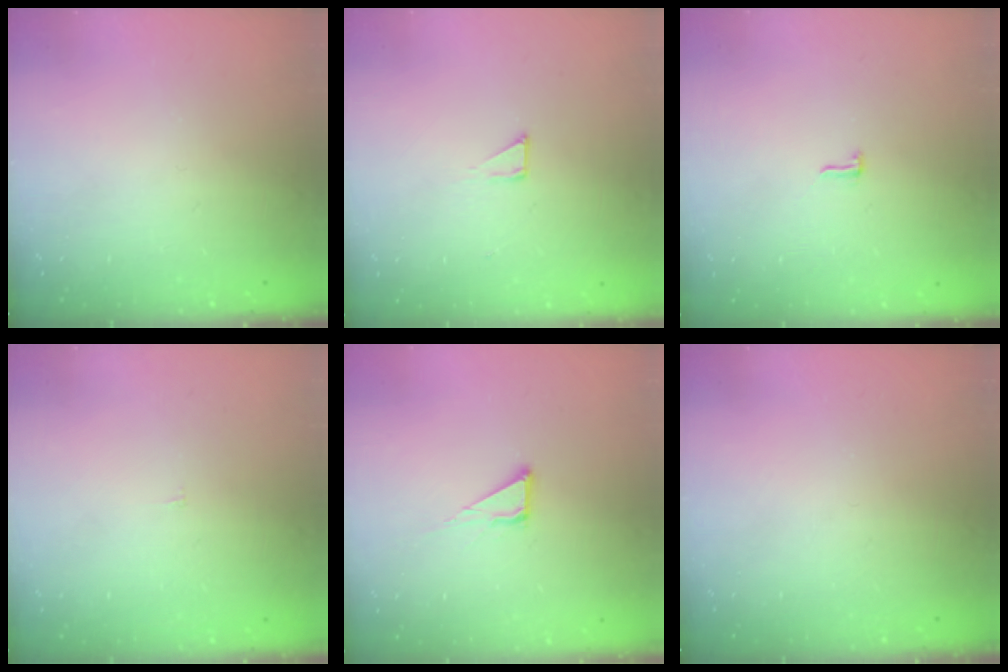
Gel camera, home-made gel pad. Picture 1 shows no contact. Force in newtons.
{"total": 3.3, "press": 3.3, "slide": 0.3}
{"total": 3.7, "press": 3.3, "slide": 1.7}
{"total": 1.8, "press": 1.8, "slide": 0.1}
{"total": 5.0, "press": 5.0, "slide": 0.1}
{"total": 0.0}